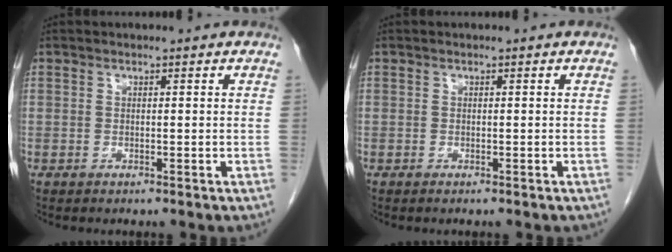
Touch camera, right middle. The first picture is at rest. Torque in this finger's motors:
{"motor_torque": [0.06, -0.03, 0.01, 0.01]}